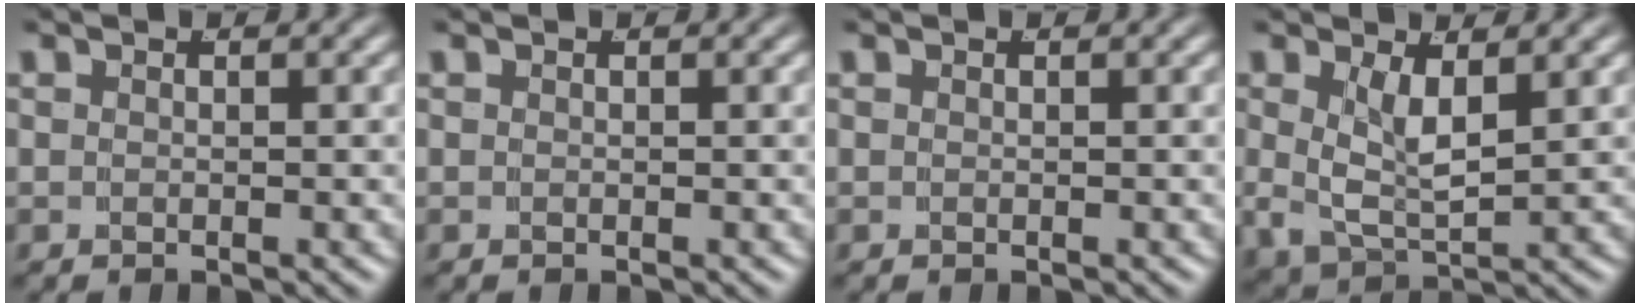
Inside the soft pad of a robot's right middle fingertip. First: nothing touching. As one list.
[{"total": 0.0}, {"total": 0.0}, {"total": 4.7, "force": [0.7, 2.8, 3.7], "torque": [-0.086, -0.020, 0.024]}]